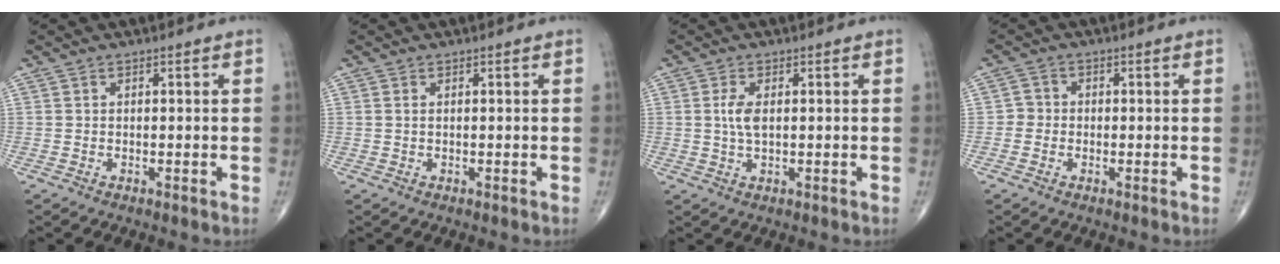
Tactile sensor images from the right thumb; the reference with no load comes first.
{"total": 0.5, "force": [0.2, 0.3, 0.4], "torque": [-0.011, 0.006, 0.004]}
{"total": 3.6, "force": [0.5, 1.6, 3.2], "torque": [-0.069, 0.000, 0.011]}
{"total": 2.3, "force": [-0.5, 2.2, 0.6], "torque": [0.005, 0.008, -0.017]}